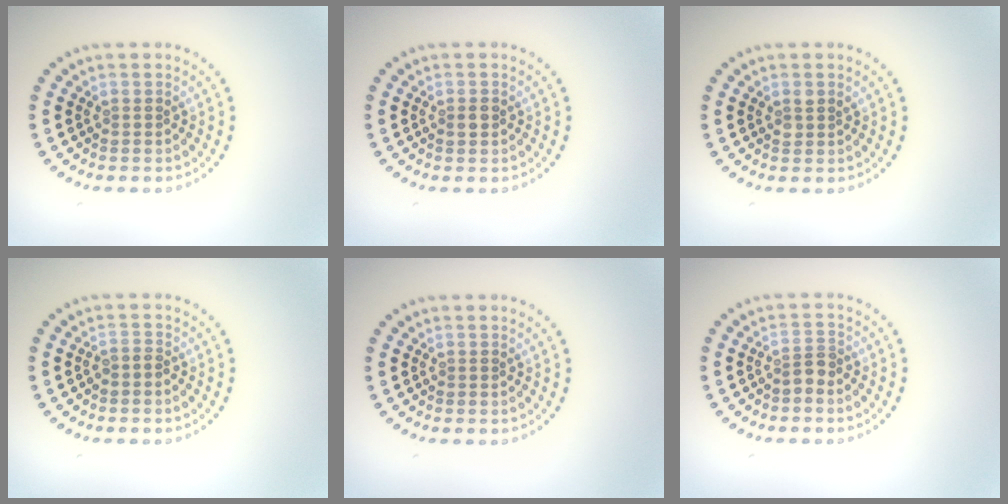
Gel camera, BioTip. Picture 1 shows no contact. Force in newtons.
{"total": 1.2, "press": 1.2, "slide": 0.1}
{"total": 1.0, "press": 1.0, "slide": 0.2}
{"total": 0.6, "press": 0.3, "slide": 0.5}
{"total": 0.0}
{"total": 1.7, "press": 1.4, "slide": 1.0}